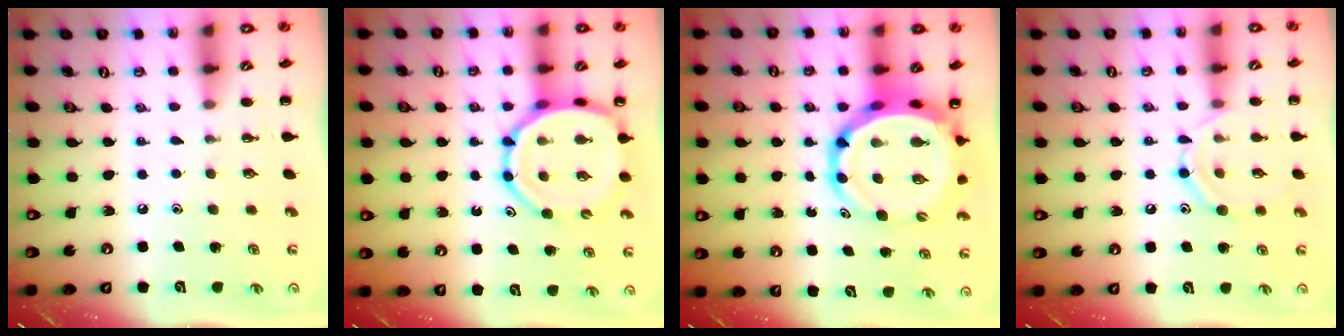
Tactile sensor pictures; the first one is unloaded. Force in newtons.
{"total": 12.0, "press": 11.5, "slide": 3.3}
{"total": 10.7, "press": 10.3, "slide": 2.9}
{"total": 10.6, "press": 10.6, "slide": 0.8}